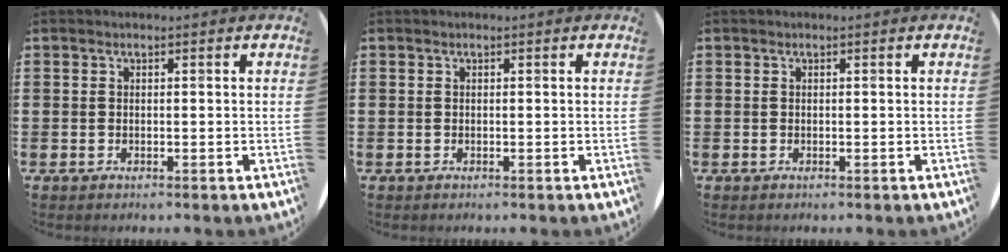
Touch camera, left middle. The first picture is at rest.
{"total": 0.0}
{"total": 0.0}